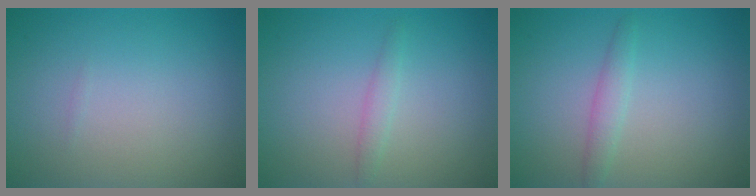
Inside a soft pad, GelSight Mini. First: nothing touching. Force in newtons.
{"total": 1.0, "press": 1.0, "slide": 0.1}
{"total": 1.5, "press": 1.5, "slide": 0.0}